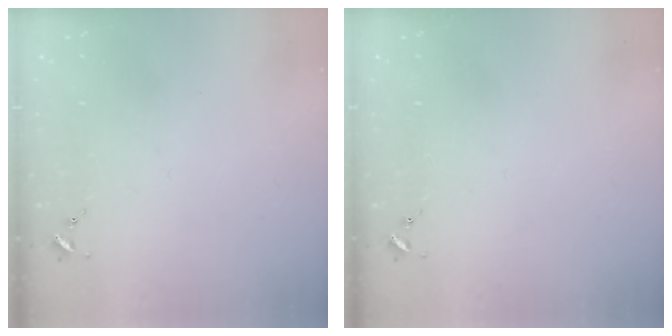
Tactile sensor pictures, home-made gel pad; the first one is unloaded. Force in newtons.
{"total": 0.0}